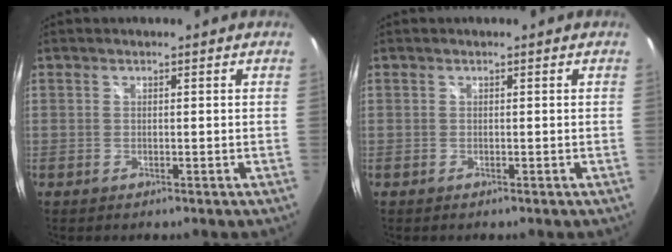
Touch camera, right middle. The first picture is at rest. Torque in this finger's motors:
{"motor_torque": [0.09, -0.22, 0.10, 0.00]}